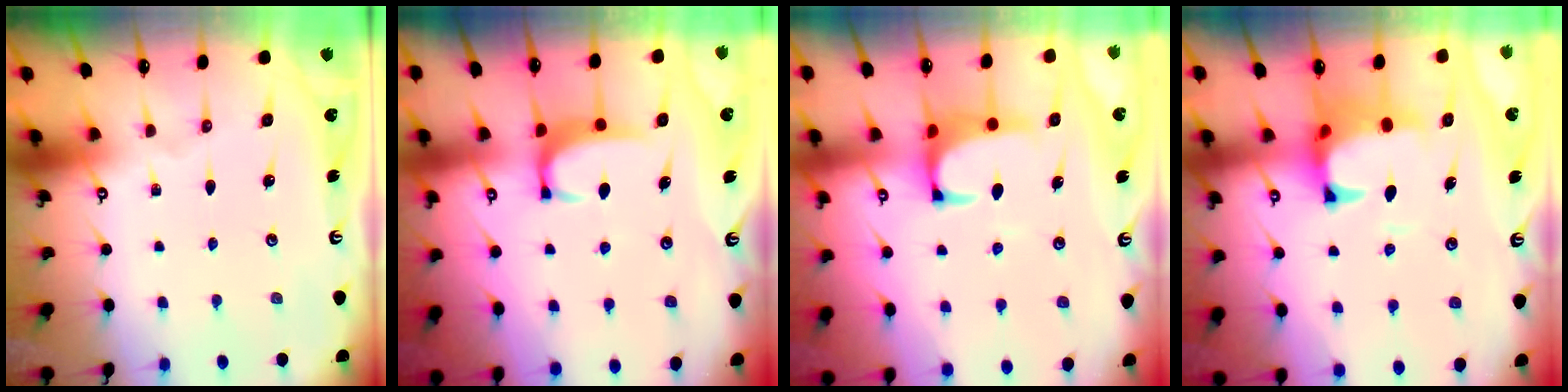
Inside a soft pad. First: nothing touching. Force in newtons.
{"total": 2.8, "press": 2.8, "slide": 0.4}
{"total": 1.7, "press": 1.6, "slide": 0.7}
{"total": 2.8, "press": 2.5, "slide": 1.1}